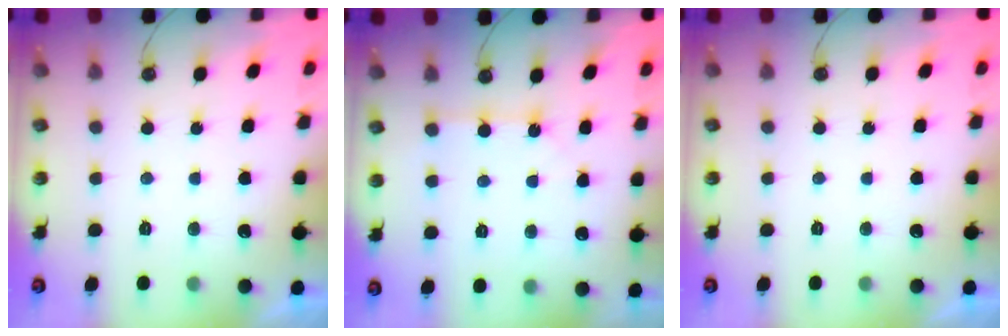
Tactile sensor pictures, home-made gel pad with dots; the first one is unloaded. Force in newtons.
{"total": 1.8, "press": 1.8, "slide": 0.1}
{"total": 0.0}